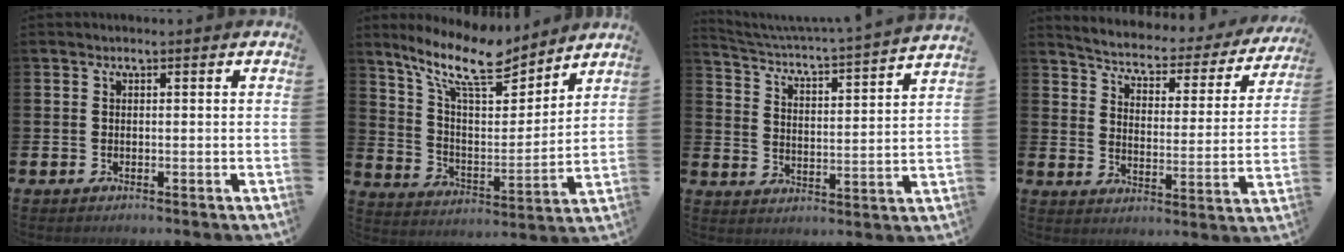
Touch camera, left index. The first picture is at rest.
{"total": 12.0, "force": [9.9, 3.3, 5.8], "torque": [-0.141, -0.055, 0.175]}
{"total": 4.1, "force": [3.9, -0.4, 0.9], "torque": [-0.040, -0.047, 0.059]}
{"total": 3.8, "force": [3.5, 1.3, 0.9], "torque": [-0.043, -0.034, 0.050]}